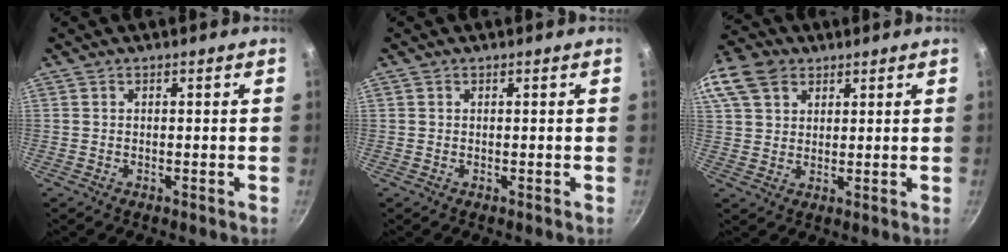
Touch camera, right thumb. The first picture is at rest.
{"total": 0.0}
{"total": 14.8, "force": [7.3, 10.6, 7.3], "torque": [-0.164, 0.022, 0.135]}